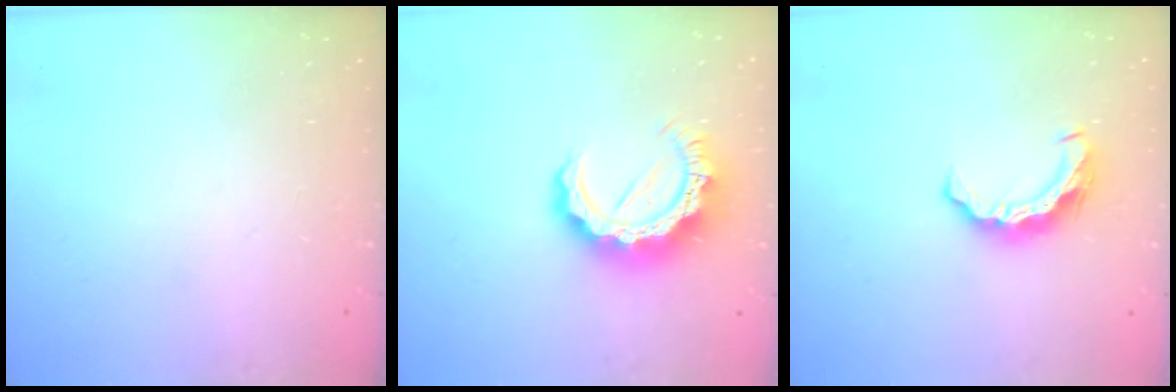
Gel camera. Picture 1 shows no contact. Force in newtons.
{"total": 12.5, "press": 12.5, "slide": 1.2}
{"total": 9.0, "press": 9.0, "slide": 0.2}